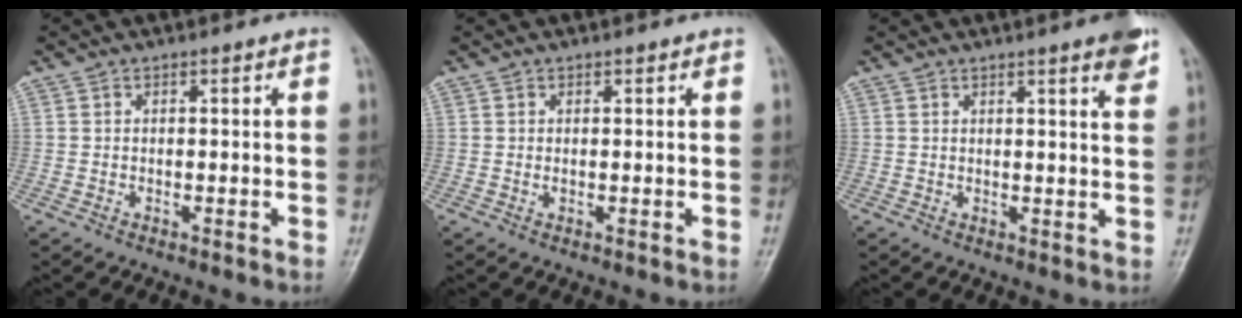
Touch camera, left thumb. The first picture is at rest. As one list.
[{"total": 0.6, "force": [0.3, 0.3, 0.4], "torque": [-0.005, -0.002, 0.003]}, {"total": 4.7, "force": [3.1, 0.4, 3.5], "torque": [-0.036, -0.013, 0.036]}]